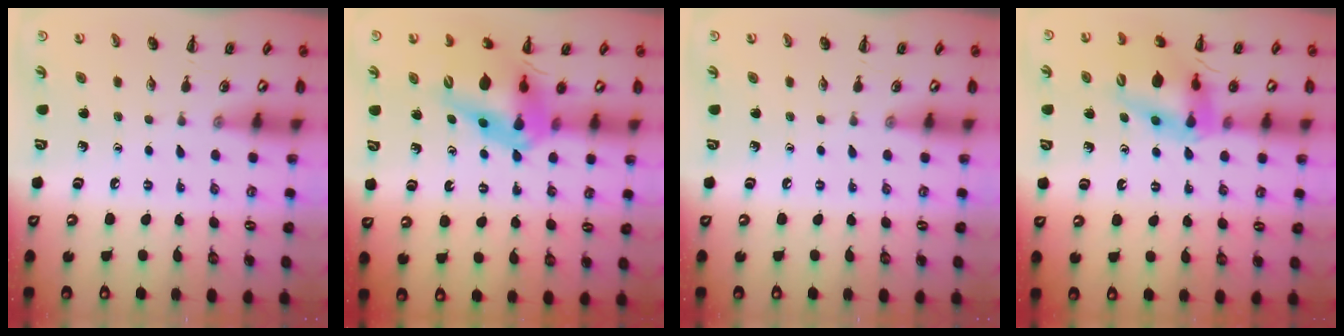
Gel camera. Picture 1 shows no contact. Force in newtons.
{"total": 16.9, "press": 16.1, "slide": 5.1}
{"total": 0.0}
{"total": 17.4, "press": 17.0, "slide": 4.0}